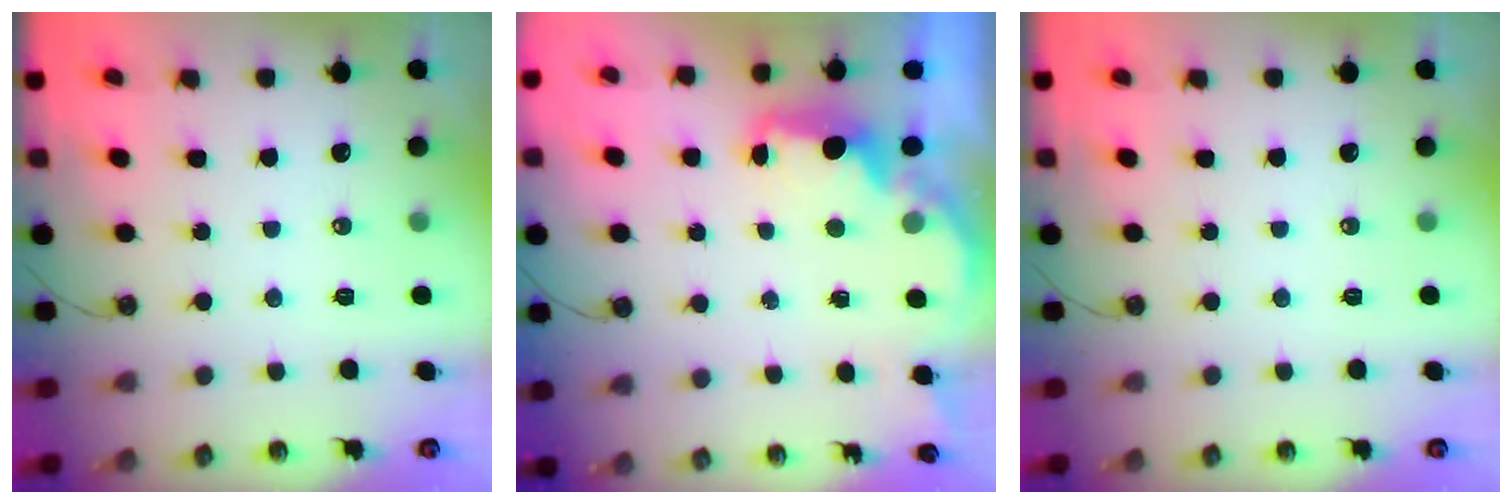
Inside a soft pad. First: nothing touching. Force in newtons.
{"total": 2.4, "press": 2.3, "slide": 0.9}
{"total": 0.0}